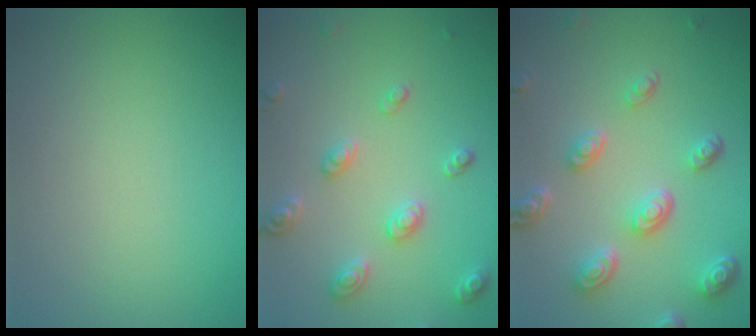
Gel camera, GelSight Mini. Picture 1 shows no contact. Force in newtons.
{"total": 2.9, "press": 2.7, "slide": 1.0}
{"total": 5.3, "press": 3.9, "slide": 3.6}